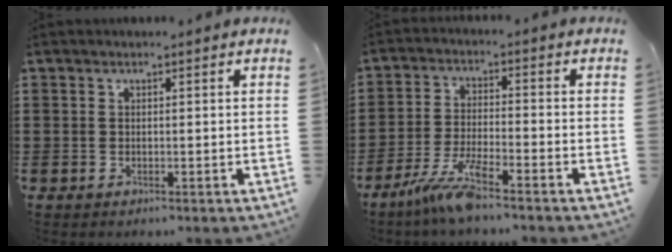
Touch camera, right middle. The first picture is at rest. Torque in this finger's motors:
{"motor_torque": [2.14, 0.00, 0.16, 0.18]}